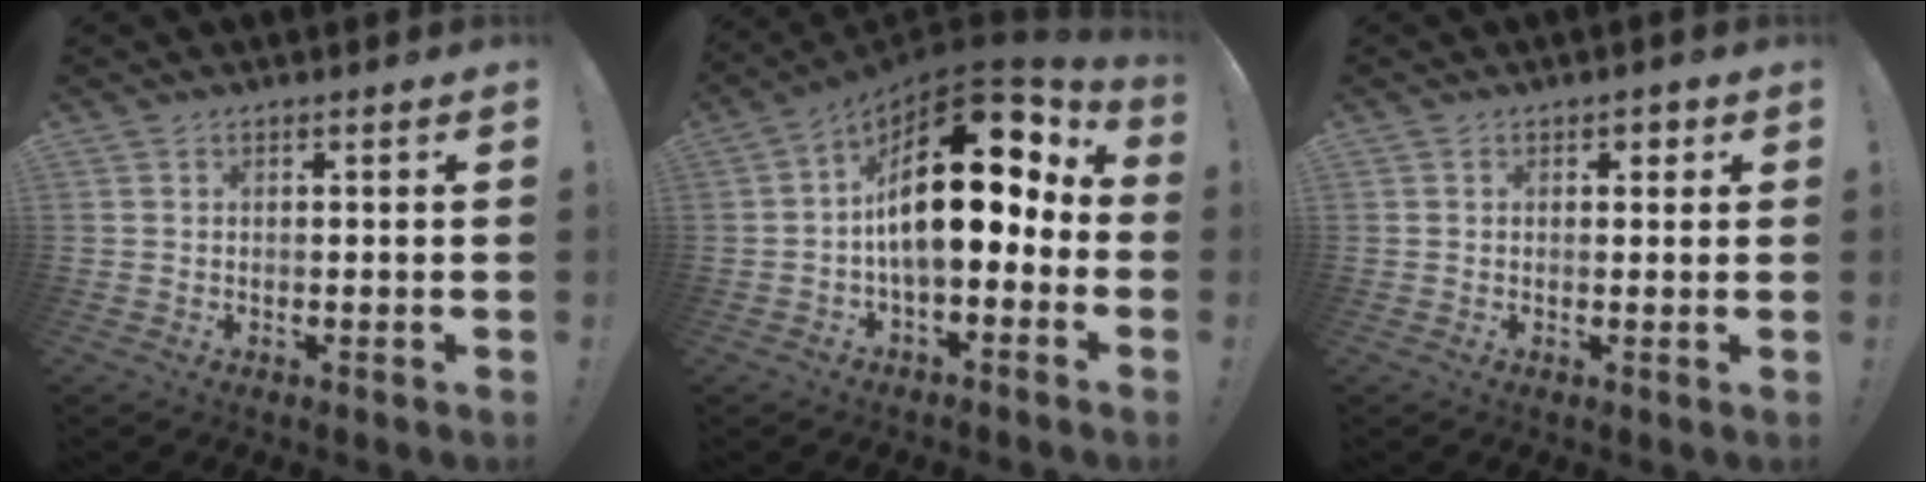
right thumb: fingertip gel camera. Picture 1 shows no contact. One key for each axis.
{"total": 20.8, "fx": 3.6, "fy": 9.2, "fz": 18.3, "tx": -0.299, "ty": -0.017, "tz": 0.062}
{"total": 1.4, "fx": 0.5, "fy": 1.2, "fz": 0.7, "tx": 0.002, "ty": -0.003, "tz": 0.003}